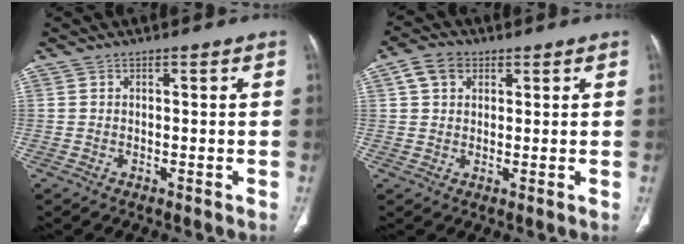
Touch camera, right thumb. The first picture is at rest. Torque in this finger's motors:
{"motor_torque": [-0.08, 0.09, 0.15, 0.18, 0.13]}